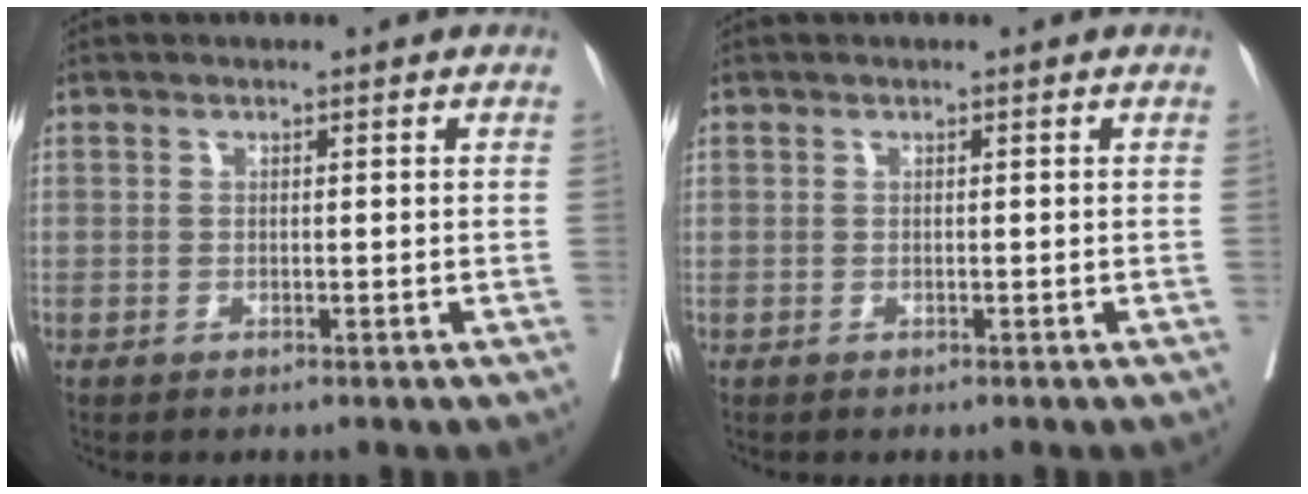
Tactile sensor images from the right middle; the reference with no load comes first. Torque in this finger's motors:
{"motor_torque": [-0.81, 0.33, -0.08, -0.02]}